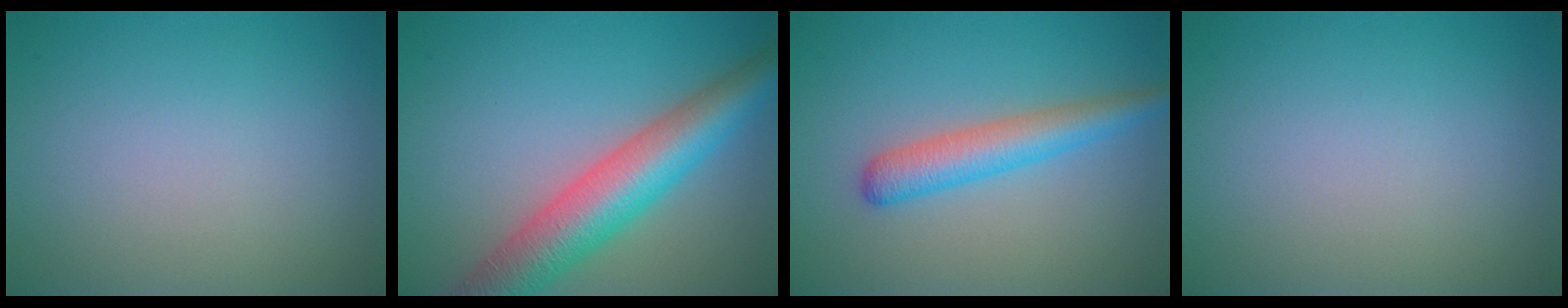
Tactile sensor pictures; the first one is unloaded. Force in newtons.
{"total": 8.0, "press": 8.0, "slide": 0.3}
{"total": 3.3, "press": 3.3, "slide": 0.2}
{"total": 0.0}